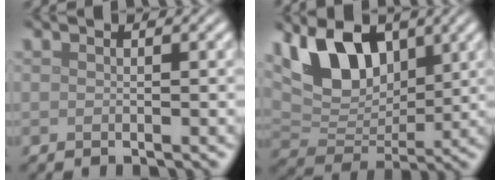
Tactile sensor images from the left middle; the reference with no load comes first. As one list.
[{"total": 8.0, "force": [3.4, 4.8, 5.4], "torque": [-0.112, -0.004, 0.055]}]